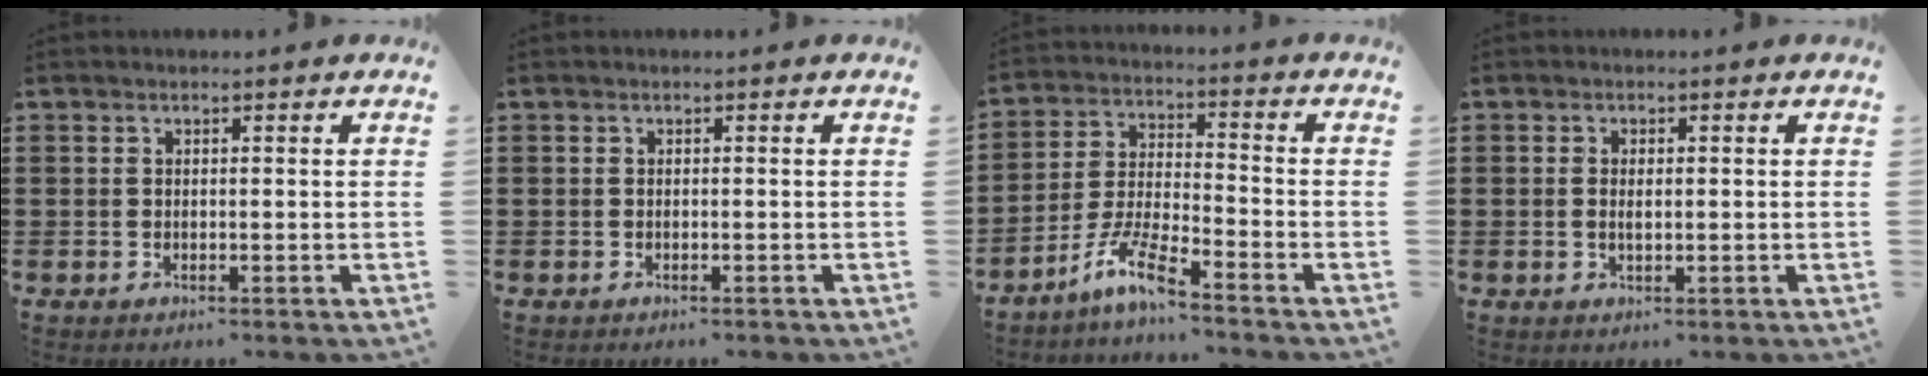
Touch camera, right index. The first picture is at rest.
{"total": 0.0}
{"total": 7.4, "force": [-6.0, 0.2, 4.4], "torque": [-0.106, -0.014, -0.119]}
{"total": 1.5, "force": [0.0, 0.6, 1.4], "torque": [-0.026, 0.002, -0.001]}